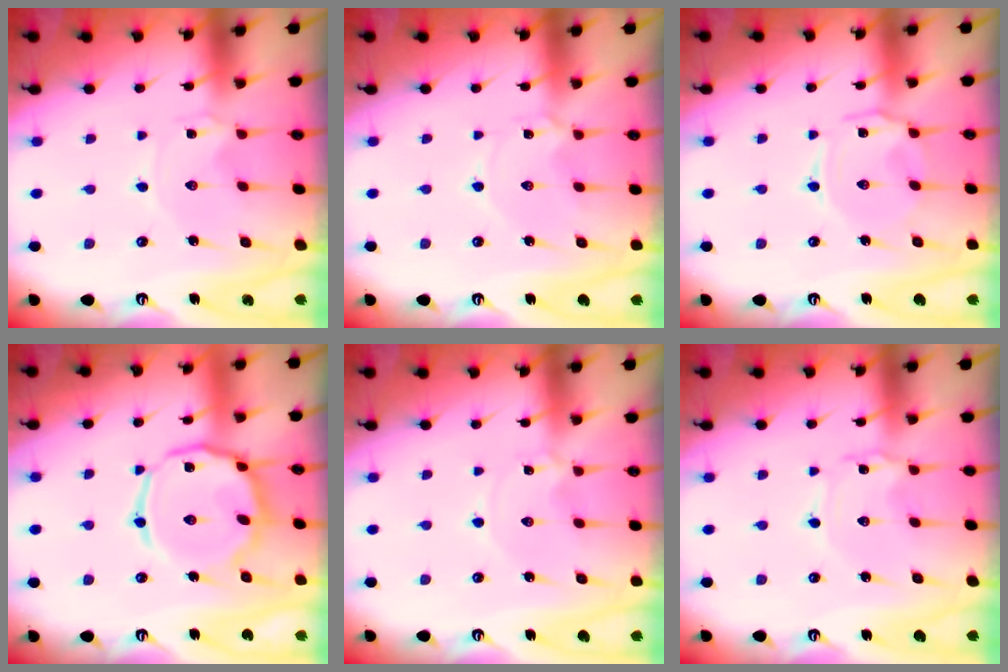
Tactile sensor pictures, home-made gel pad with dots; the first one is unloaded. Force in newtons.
{"total": 0.9, "press": 0.9, "slide": 0.1}
{"total": 2.9, "press": 2.9, "slide": 0.5}
{"total": 15.6, "press": 15.5, "slide": 1.2}
{"total": 0.0}
{"total": 1.2, "press": 1.2, "slide": 0.1}